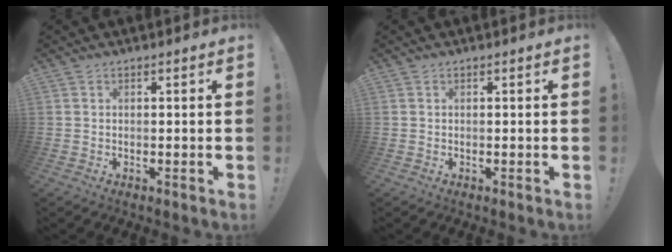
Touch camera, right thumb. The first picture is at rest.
{"total": 0.0}